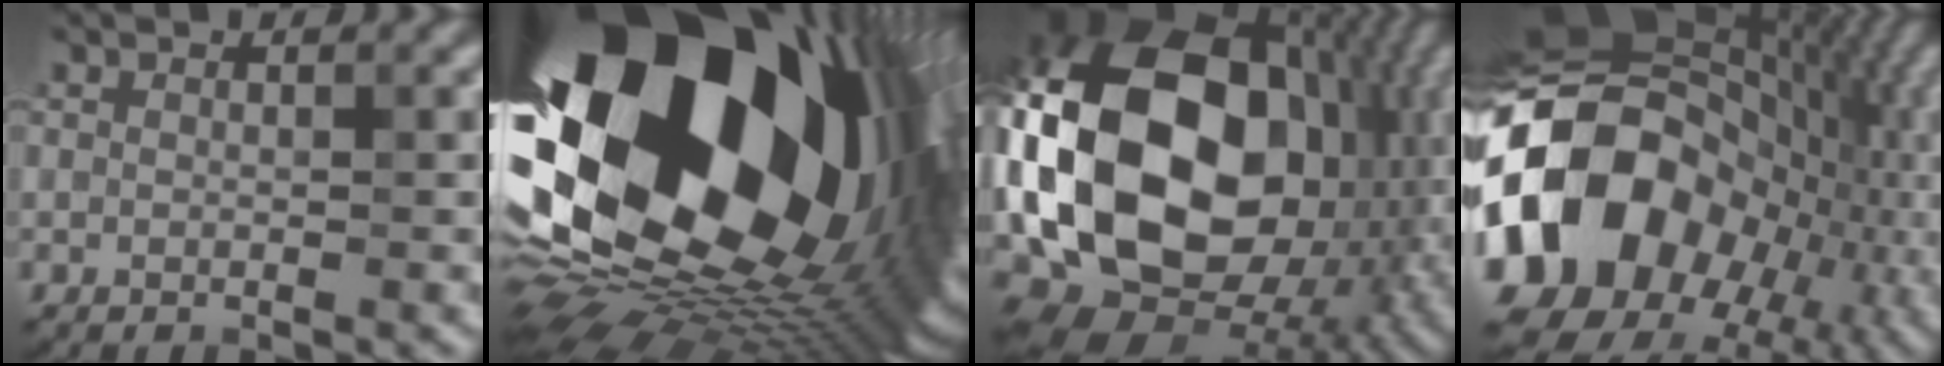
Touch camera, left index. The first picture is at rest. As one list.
[{"total": 23.5, "force": [5.7, 13.8, 18.2], "torque": [-0.323, -0.043, 0.118]}, {"total": 22.6, "force": [-0.3, 16.2, 15.7], "torque": [-0.369, -0.009, 0.006]}, {"total": 21.1, "force": [-3.9, 16.7, 12.3], "torque": [-0.266, -0.012, -0.059]}]